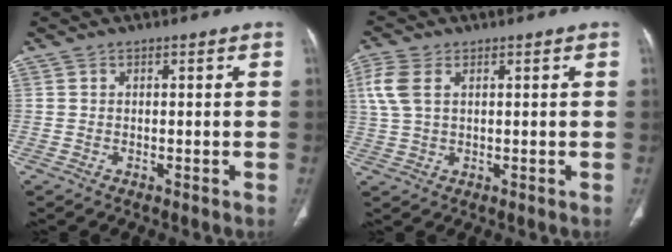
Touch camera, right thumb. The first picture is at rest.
{"total": 5.9, "force": [1.9, 3.5, 4.4], "torque": [-0.121, 0.010, 0.041]}